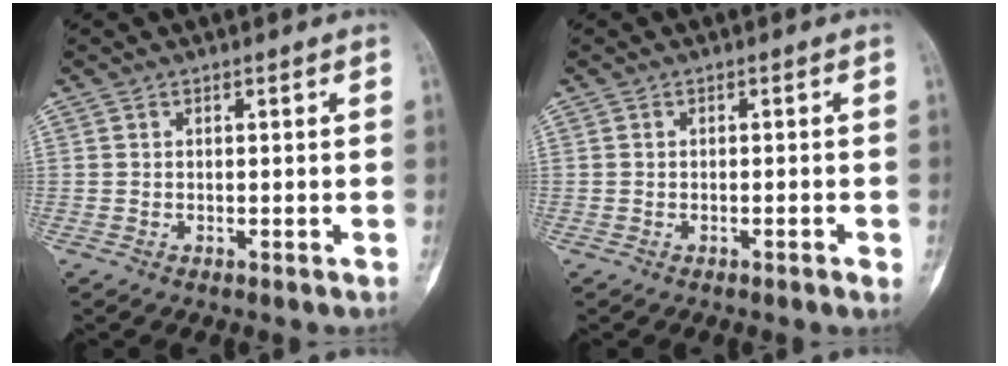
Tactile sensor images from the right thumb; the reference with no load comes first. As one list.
[{"total": 1.4, "force": [-0.7, 0.4, 1.2], "torque": [-0.015, 0.001, -0.010]}]